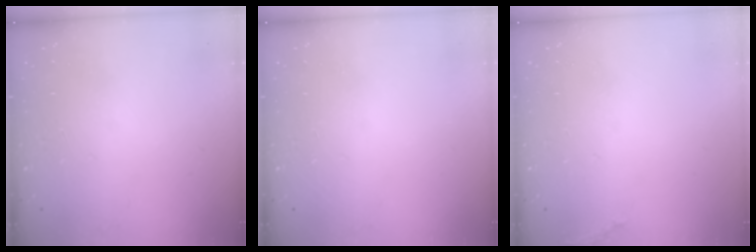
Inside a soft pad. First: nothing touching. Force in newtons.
{"total": 0.0}
{"total": 5.6, "press": 5.3, "slide": 1.7}